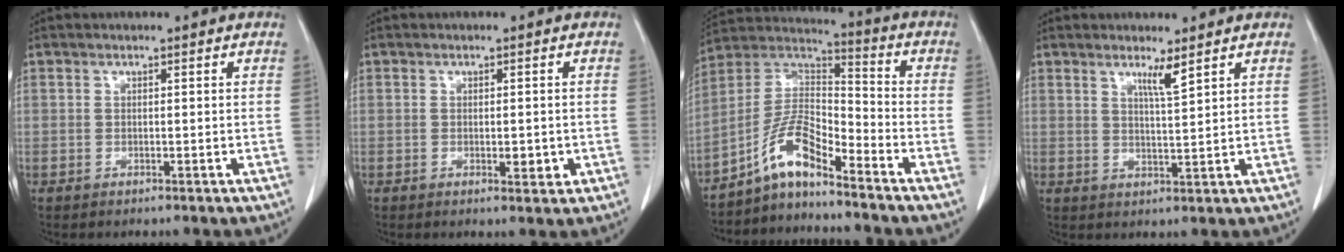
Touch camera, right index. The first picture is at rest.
{"total": 2.3, "force": [-0.5, 0.9, 2.1], "torque": [-0.032, -0.003, -0.003]}
{"total": 9.0, "force": [-6.8, 1.7, 5.7], "torque": [-0.125, 0.024, -0.132]}
{"total": 3.1, "force": [2.1, -0.4, 2.2], "torque": [-0.039, -0.010, 0.040]}